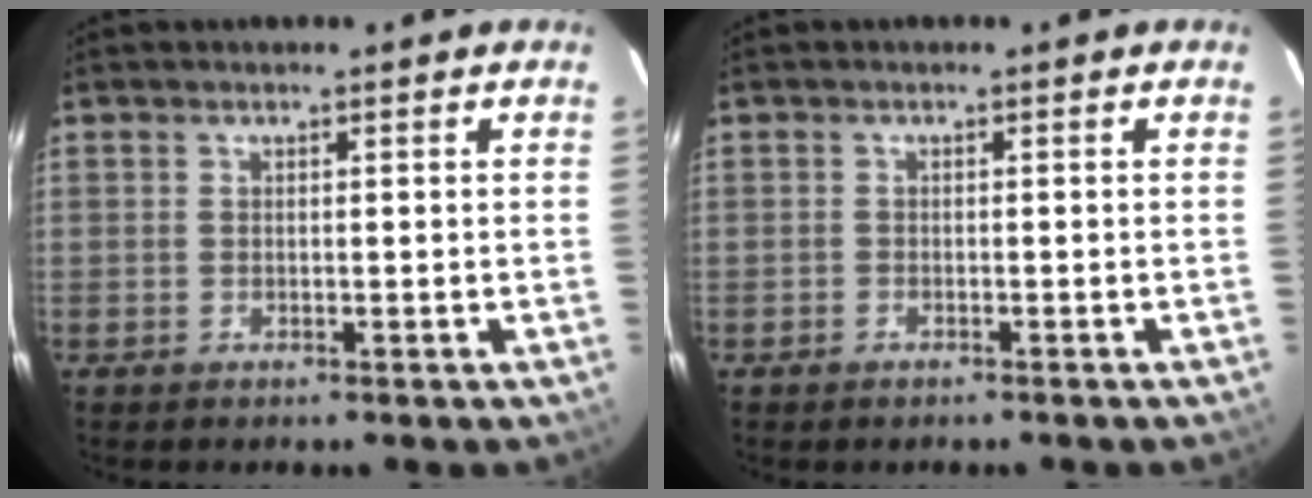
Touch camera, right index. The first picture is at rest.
{"total": 0.7, "force": [-0.6, 0.3, 0.1], "torque": [-0.009, 0.002, -0.009]}